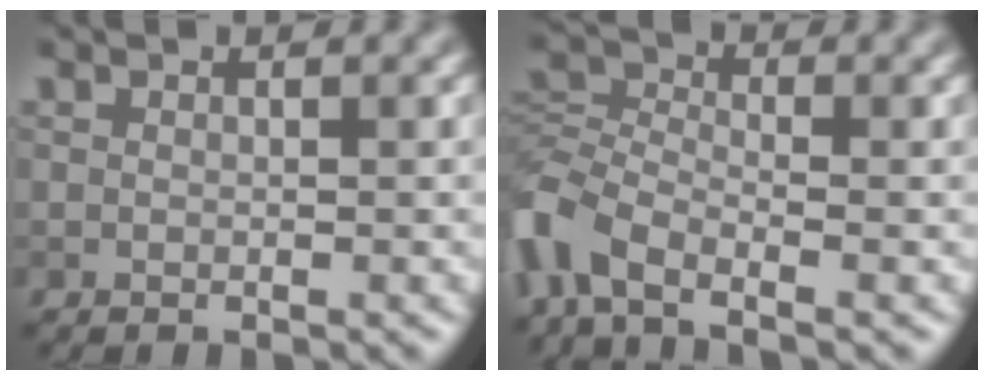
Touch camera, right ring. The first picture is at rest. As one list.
[{"total": 6.9, "force": [-3.7, 3.4, 4.6], "torque": [-0.103, -0.002, -0.091]}]